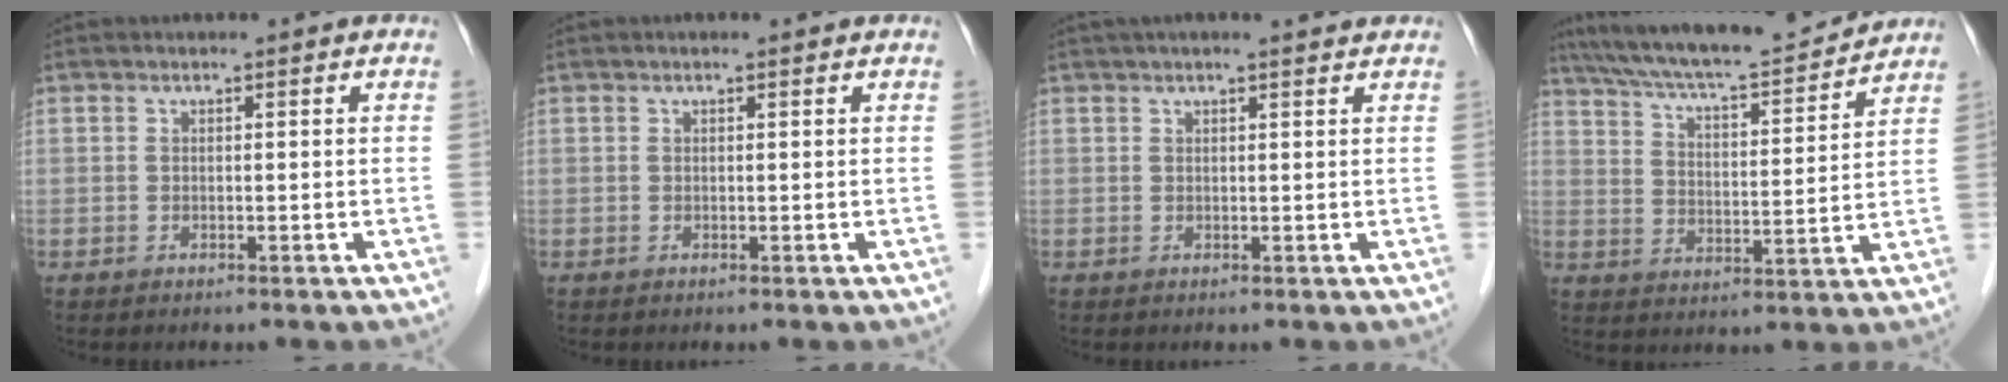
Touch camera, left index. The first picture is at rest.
{"total": 0.6, "force": [0.5, 0.1, 0.3], "torque": [-0.010, 0.008, 0.006]}
{"total": 6.0, "force": [5.2, 0.4, 3.0], "torque": [-0.045, 0.031, 0.067]}
{"total": 17.3, "force": [15.9, 1.5, 6.8], "torque": [-0.119, 0.013, 0.246]}